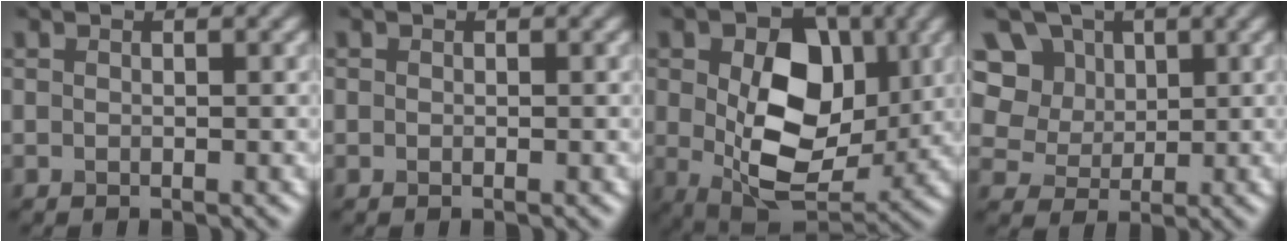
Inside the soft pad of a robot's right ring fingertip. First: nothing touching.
{"total": 0.0}
{"total": 11.2, "force": [0.8, 7.3, 8.4], "torque": [-0.137, -0.017, 0.020]}
{"total": 11.0, "force": [5.0, 8.6, 4.7], "torque": [-0.112, 0.026, 0.077]}